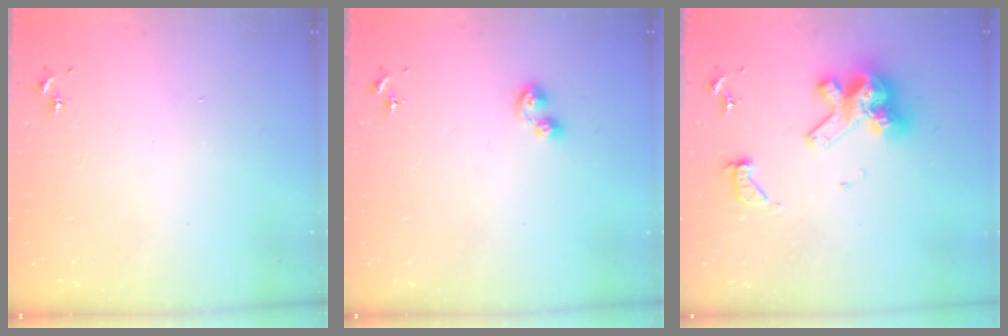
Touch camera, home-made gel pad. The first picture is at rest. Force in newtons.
{"total": 4.6, "press": 4.5, "slide": 1.0}
{"total": 14.1, "press": 14.0, "slide": 1.6}